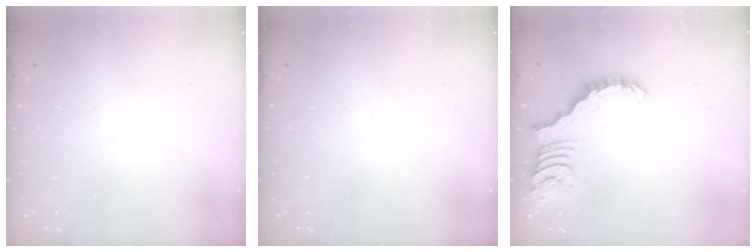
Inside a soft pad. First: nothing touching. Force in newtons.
{"total": 0.0}
{"total": 2.5, "press": 2.5, "slide": 0.5}